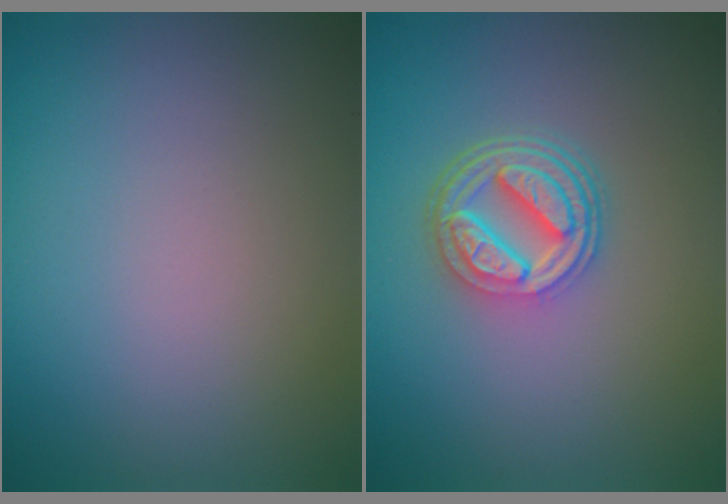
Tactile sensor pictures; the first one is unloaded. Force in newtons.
{"total": 5.1, "press": 3.8, "slide": 3.4}